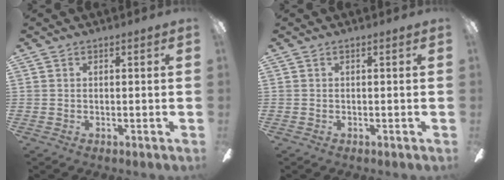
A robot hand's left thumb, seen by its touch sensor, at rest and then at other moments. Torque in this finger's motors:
{"motor_torque": [-0.20, -0.20, 0.00, 0.00, 0.00]}